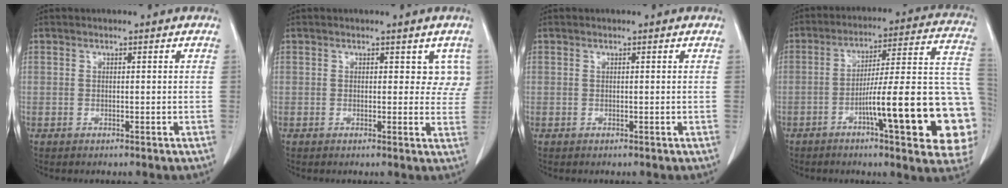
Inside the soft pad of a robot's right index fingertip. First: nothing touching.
{"total": 3.5, "force": [1.6, 2.4, 2.0], "torque": [0.003, 0.003, 0.012]}
{"total": 0.0}
{"total": 23.0, "force": [-6.7, 1.9, 21.9], "torque": [-0.201, 0.019, -0.090]}